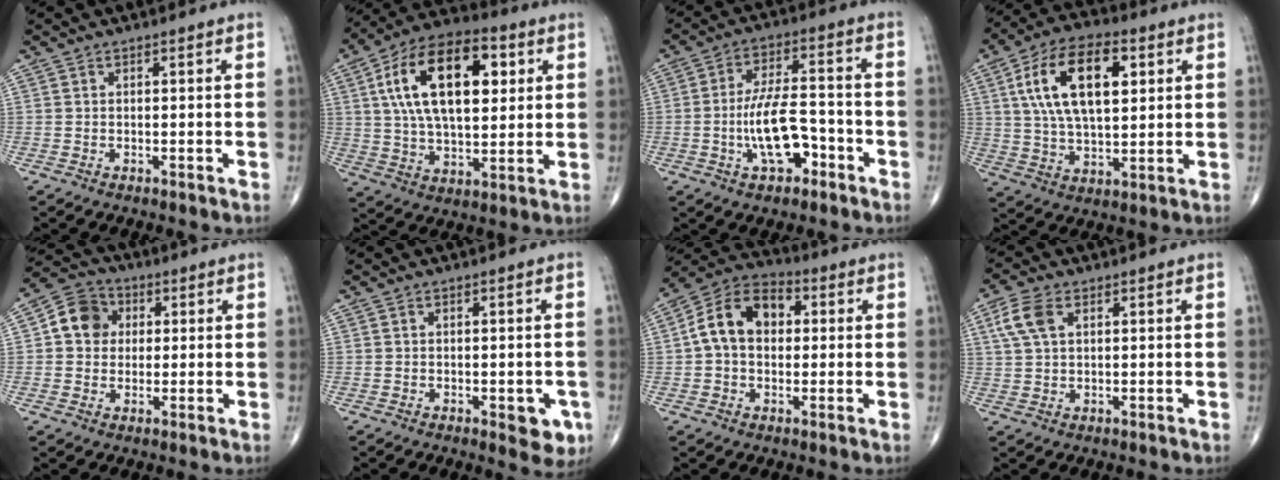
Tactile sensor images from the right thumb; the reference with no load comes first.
{"total": 21.4, "force": [5.8, 11.0, 17.3], "torque": [-0.279, 0.003, 0.092]}
{"total": 10.8, "force": [-3.7, 4.9, 8.9], "torque": [-0.153, 0.031, -0.065]}
{"total": 17.2, "force": [4.9, 8.5, 14.2], "torque": [-0.244, 0.001, 0.087]}
{"total": 8.1, "force": [1.3, 7.1, 3.8], "torque": [-0.046, 0.011, 0.011]}
{"total": 4.9, "force": [-1.8, 2.2, 4.1], "torque": [-0.025, -0.003, -0.019]}
{"total": 12.0, "force": [1.4, 8.3, 8.6], "torque": [-0.135, 0.031, 0.011]}
{"total": 5.9, "force": [2.1, 3.3, 4.4], "torque": [-0.102, 0.009, 0.043]}